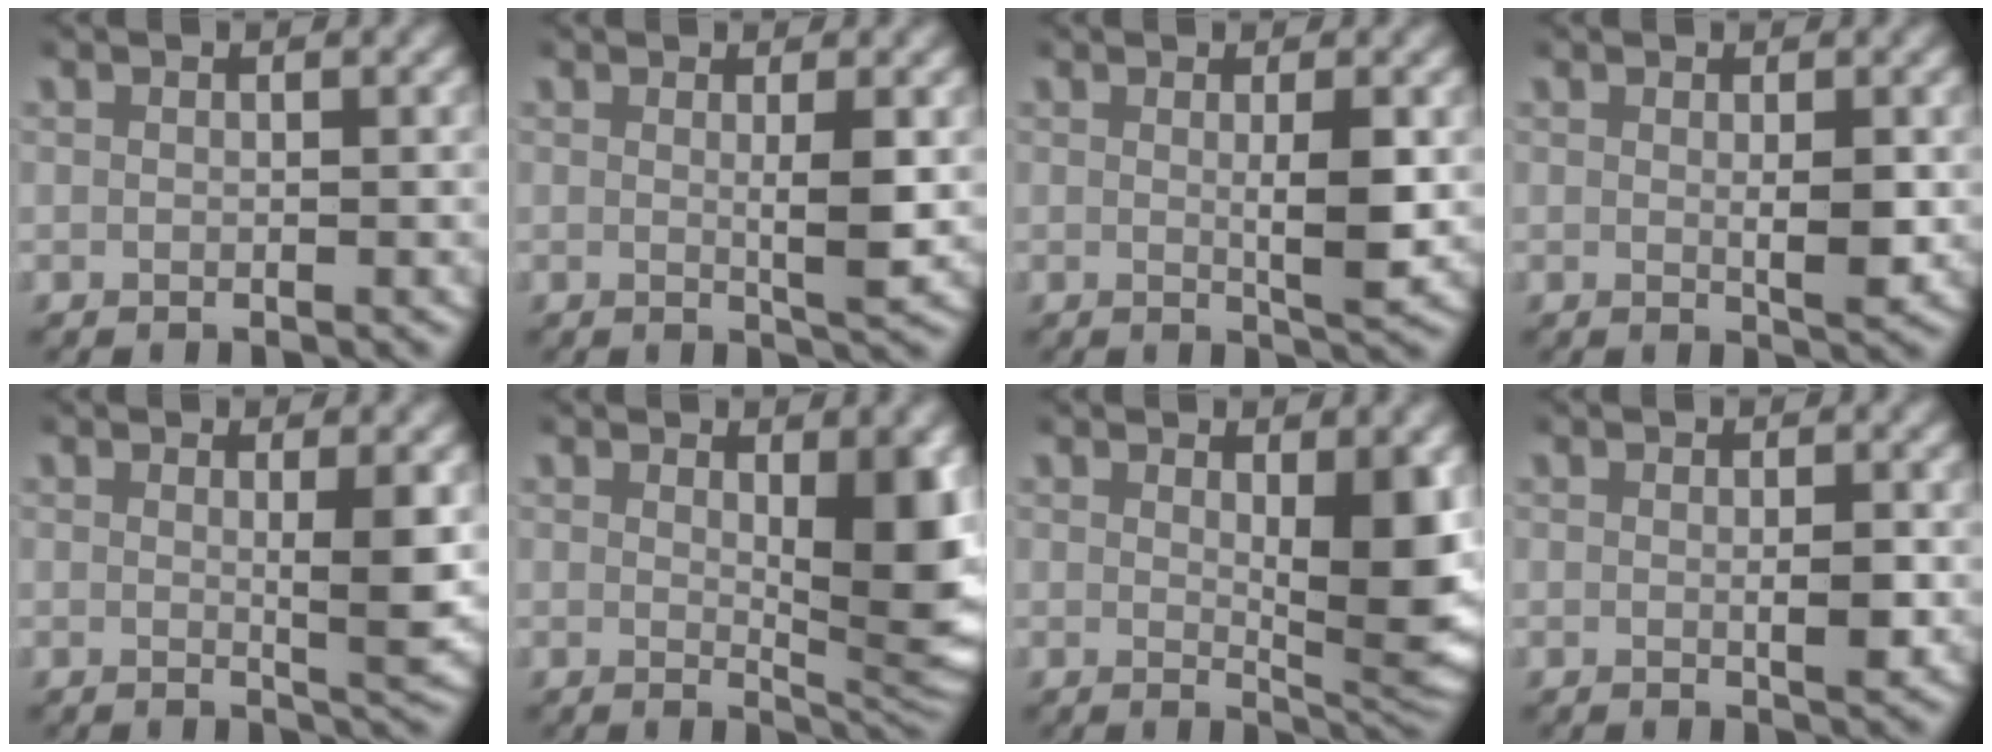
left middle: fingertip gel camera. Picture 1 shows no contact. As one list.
[{"total": 2.4, "force": [0.5, 0.1, 2.4], "torque": [-0.037, -0.010, 0.009]}, {"total": 2.9, "force": [0.4, 0.4, 2.9], "torque": [-0.043, -0.009, 0.007]}, {"total": 2.2, "force": [0.2, 0.6, 2.1], "torque": [-0.030, -0.010, 0.005]}, {"total": 2.9, "force": [0.7, 0.1, 2.8], "torque": [-0.041, -0.010, 0.013]}, {"total": 6.4, "force": [1.1, 2.0, 6.0], "torque": [-0.074, -0.018, 0.024]}, {"total": 6.1, "force": [1.1, 1.8, 5.7], "torque": [-0.076, -0.017, 0.025]}, {"total": 1.6, "force": [0.0, 0.4, 1.5], "torque": [-0.021, -0.006, 0.000]}]